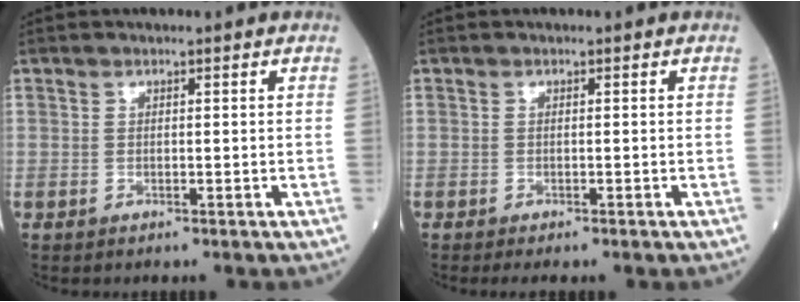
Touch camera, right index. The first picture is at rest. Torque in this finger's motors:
{"motor_torque": [-0.38, -0.74, 0.26, 0.05]}